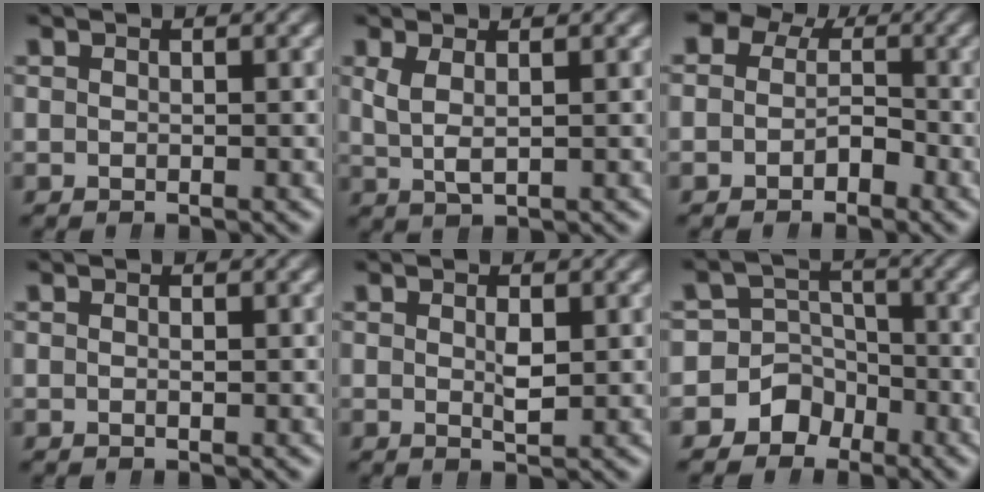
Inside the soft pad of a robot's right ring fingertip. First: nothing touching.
{"total": 2.5, "force": [0.6, 1.2, 2.1], "torque": [-0.051, -0.013, 0.021]}
{"total": 6.6, "force": [1.0, 6.0, 2.6], "torque": [-0.040, 0.009, -0.005]}
{"total": 0.0}
{"total": 1.2, "force": [0.2, 0.2, 1.1], "torque": [-0.028, -0.011, 0.005]}
{"total": 8.7, "force": [-3.0, 7.8, 2.4], "torque": [-0.075, -0.039, -0.050]}